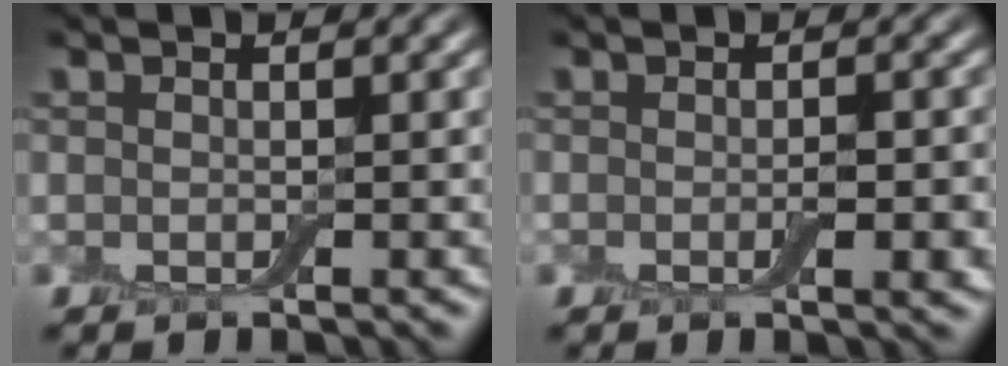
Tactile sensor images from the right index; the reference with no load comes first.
{"total": 2.2, "force": [-0.5, 0.6, 2.0], "torque": [-0.031, -0.003, -0.009]}